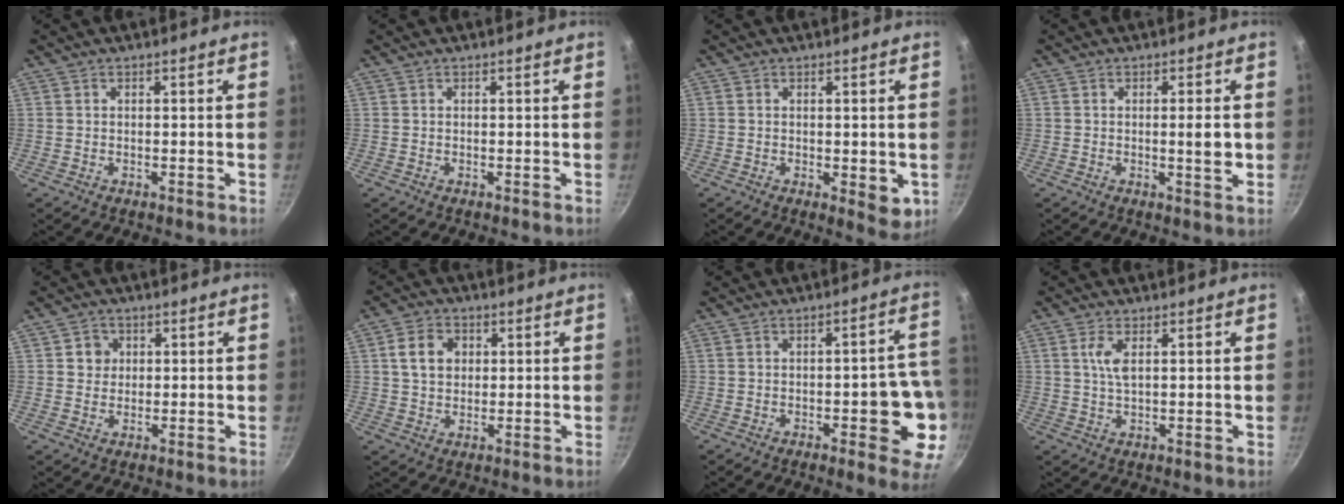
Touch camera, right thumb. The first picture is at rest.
{"total": 0.0}
{"total": 4.4, "force": [-0.6, 2.0, 3.8], "torque": [-0.046, -0.014, -0.005]}
{"total": 3.7, "force": [-0.1, 0.6, 3.6], "torque": [-0.053, -0.004, -0.002]}
{"total": 3.3, "force": [0.7, 3.1, 0.8], "torque": [0.010, 0.004, 0.007]}
{"total": 6.7, "force": [1.5, 5.3, 3.9], "torque": [-0.052, 0.007, 0.023]}
{"total": 11.6, "force": [-3.3, 4.1, 10.3], "torque": [-0.082, 0.022, -0.041]}
{"total": 3.5, "force": [1.1, 1.3, 3.1], "torque": [-0.064, -0.001, 0.024]}